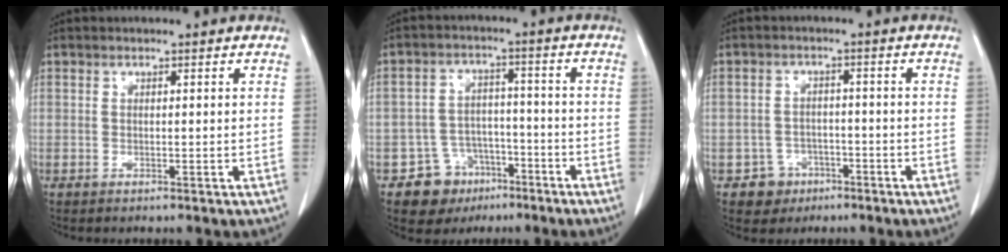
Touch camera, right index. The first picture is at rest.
{"total": 7.6, "force": [-4.4, 6.1, 1.1], "torque": [-0.011, 0.015, -0.060]}
{"total": 4.4, "force": [-2.3, 3.8, 0.0], "torque": [0.006, 0.016, -0.032]}